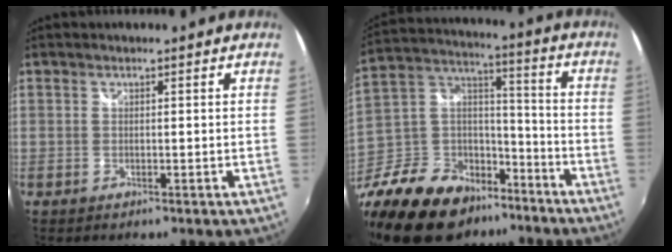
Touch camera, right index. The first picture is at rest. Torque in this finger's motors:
{"motor_torque": [0.30, -0.44, -0.03, -0.09]}